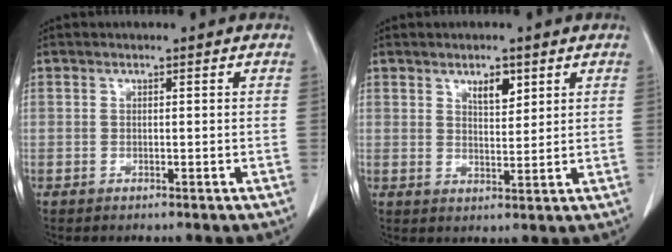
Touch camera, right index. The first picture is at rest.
{"total": 3.6, "force": [2.1, 1.5, 2.5], "torque": [-0.041, -0.004, 0.038]}